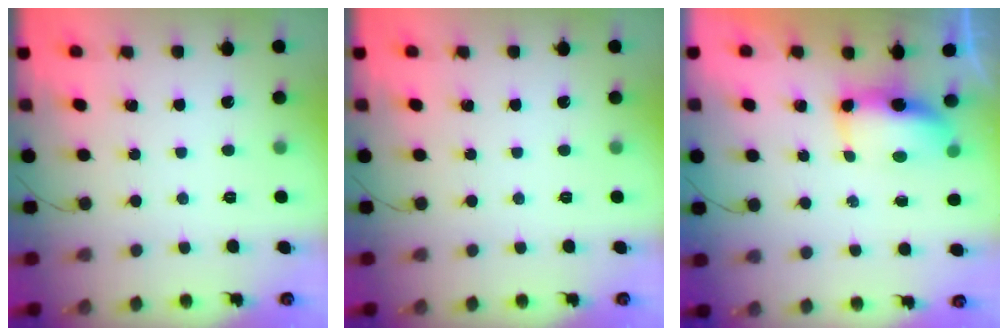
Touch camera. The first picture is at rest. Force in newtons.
{"total": 0.0}
{"total": 7.4, "press": 7.4, "slide": 0.6}